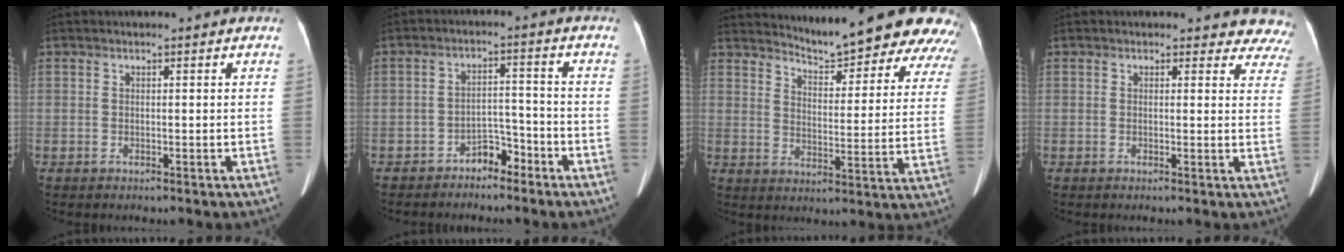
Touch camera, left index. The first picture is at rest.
{"total": 4.0, "force": [-3.2, 1.7, 1.7], "torque": [-0.026, 0.011, -0.054]}
{"total": 18.7, "force": [17.8, 2.4, 5.3], "torque": [-0.049, -0.073, 0.208]}
{"total": 7.6, "force": [7.0, 3.0, -0.4], "torque": [0.063, -0.018, 0.030]}